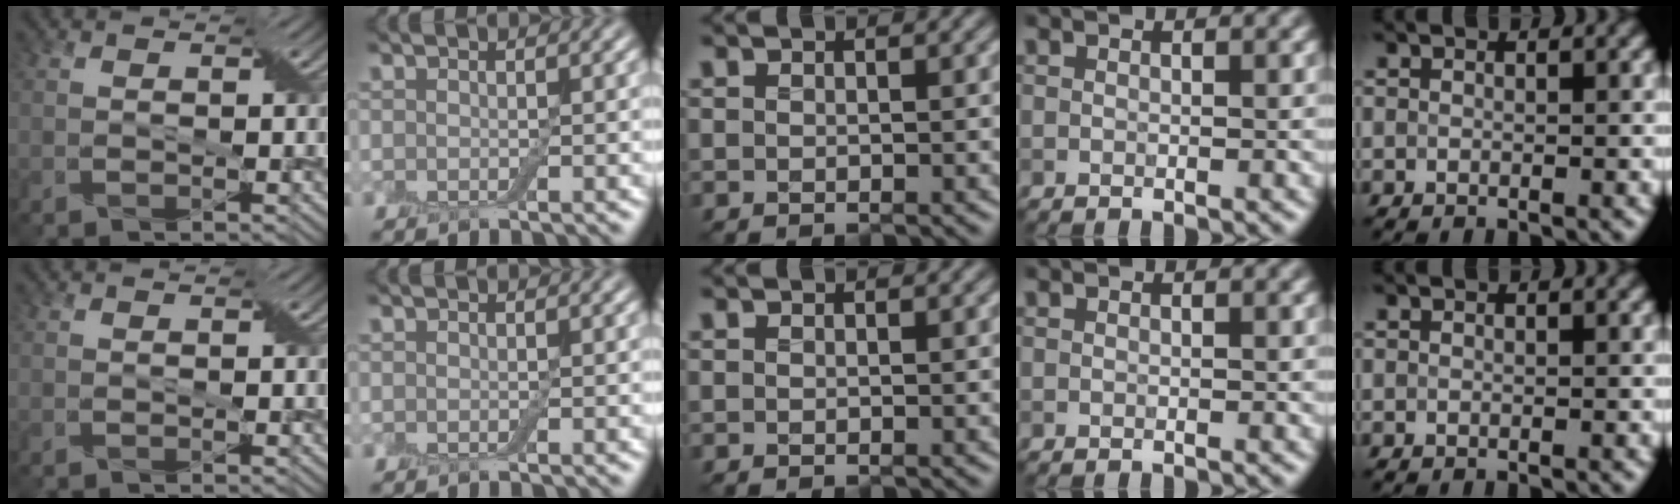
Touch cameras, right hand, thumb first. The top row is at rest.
{}